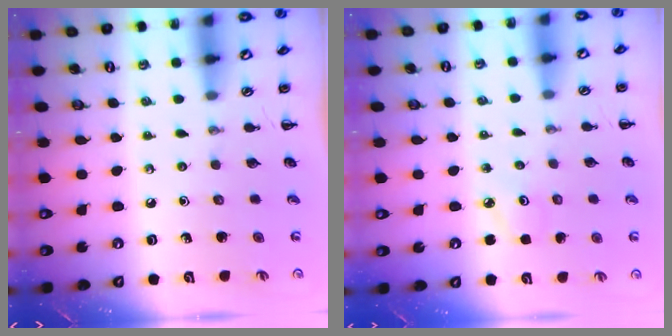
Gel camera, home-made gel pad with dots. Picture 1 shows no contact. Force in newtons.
{"total": 2.3, "press": 2.2, "slide": 0.5}